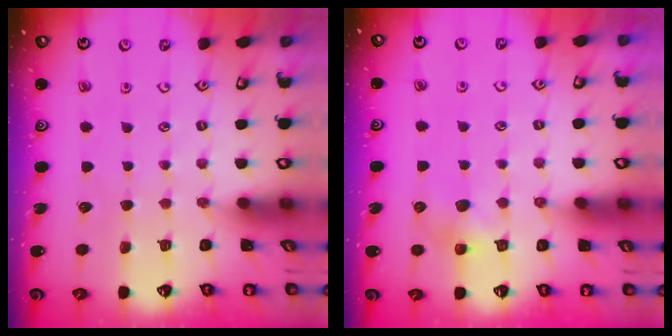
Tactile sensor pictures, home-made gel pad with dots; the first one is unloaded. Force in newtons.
{"total": 5.7, "press": 5.7, "slide": 0.5}